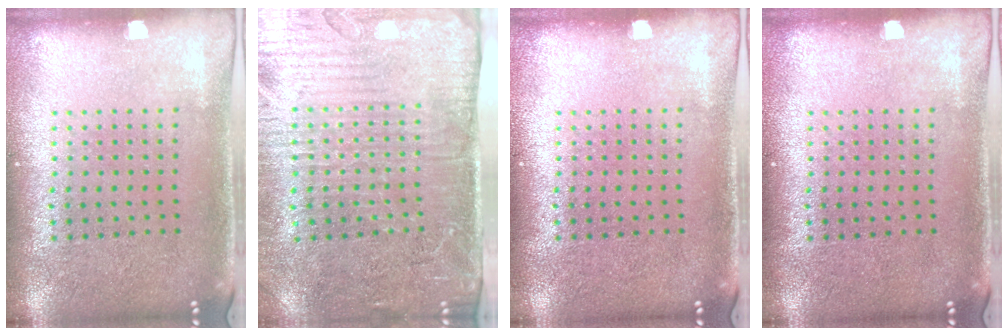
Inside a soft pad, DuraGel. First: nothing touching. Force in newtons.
{"total": 4.2, "press": 3.6, "slide": 2.1}
{"total": 0.0}
{"total": 0.0}